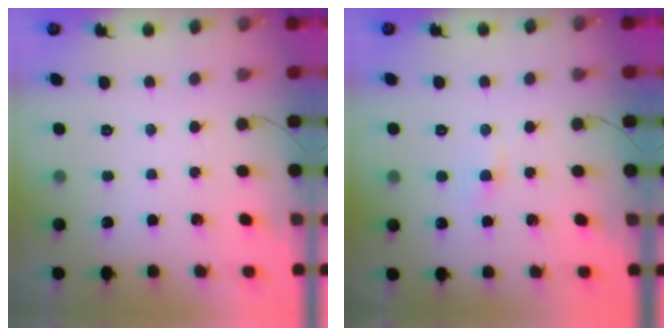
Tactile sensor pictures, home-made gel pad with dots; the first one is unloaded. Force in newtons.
{"total": 1.9, "press": 1.7, "slide": 0.7}